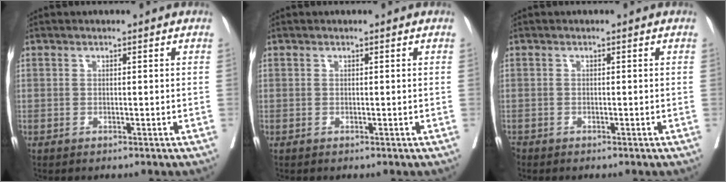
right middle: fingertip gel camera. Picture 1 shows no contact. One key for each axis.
{"total": 0.0}
{"total": 1.1, "fx": -0.9, "fy": 0.6, "fz": 0.3, "tx": -0.009, "ty": -0.004, "tz": -0.016}